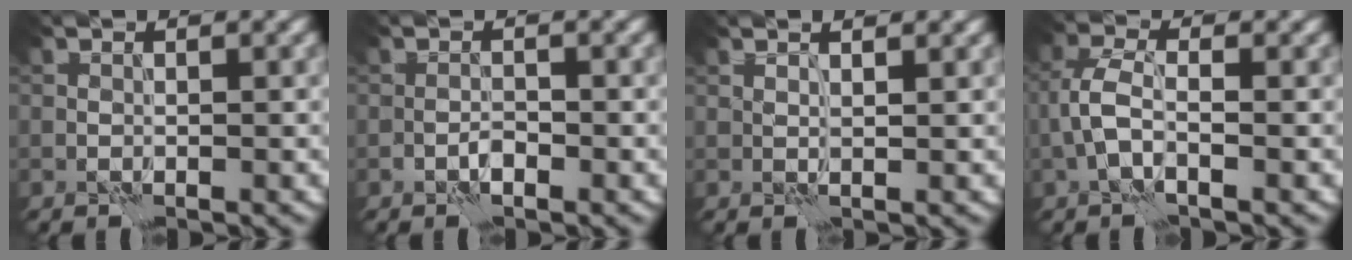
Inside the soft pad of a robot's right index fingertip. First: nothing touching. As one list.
[{"total": 1.1, "force": [-0.7, 0.4, 0.8], "torque": [-0.015, 0.004, -0.015]}, {"total": 2.1, "force": [1.6, 0.7, 1.3], "torque": [-0.012, 0.003, 0.003]}, {"total": 3.2, "force": [-0.9, 1.4, 2.7], "torque": [-0.064, 0.008, -0.026]}]